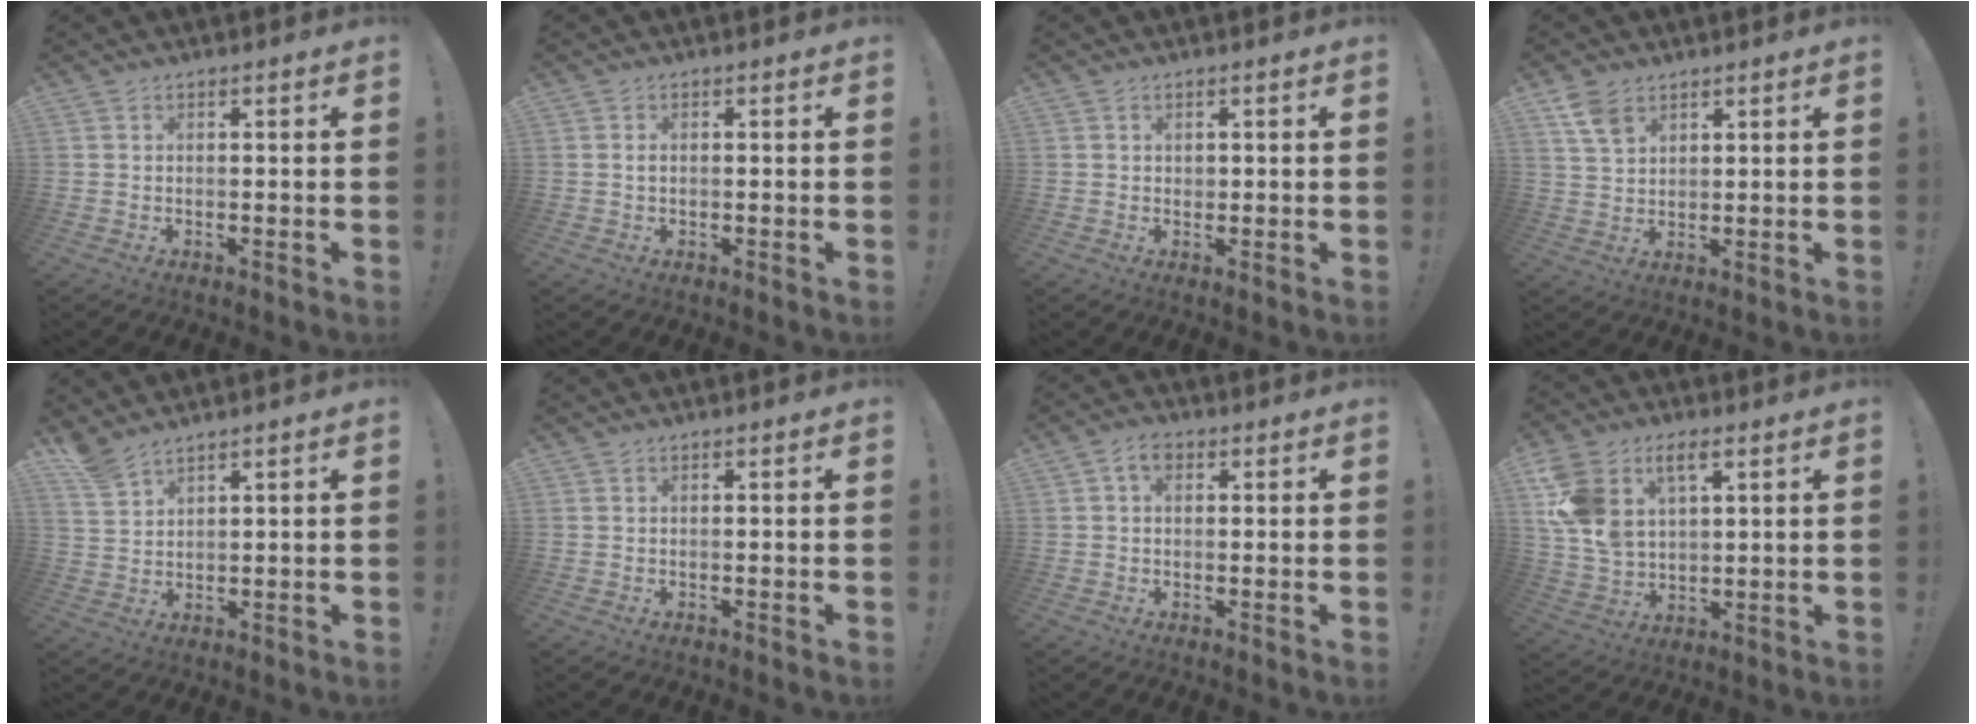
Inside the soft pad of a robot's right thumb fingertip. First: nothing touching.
{"total": 0.8, "force": [0.1, 0.5, 0.6], "torque": [-0.020, 0.006, 0.002]}
{"total": 0.7, "force": [0.3, 0.6, 0.1], "torque": [0.000, 0.001, 0.004]}
{"total": 6.6, "force": [4.0, 3.9, 3.5], "torque": [-0.060, -0.017, 0.078]}
{"total": 5.5, "force": [4.7, 1.6, 2.3], "torque": [-0.047, -0.026, 0.091]}
{"total": 0.0}
{"total": 4.3, "force": [1.4, 2.6, 3.1], "torque": [-0.046, 0.003, 0.026]}
{"total": 12.9, "force": [5.8, 8.2, 8.1], "torque": [-0.168, -0.021, 0.112]}